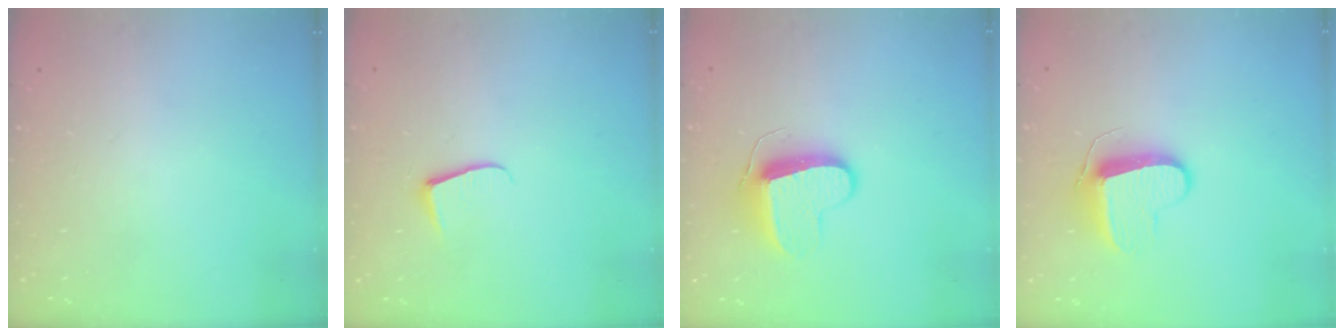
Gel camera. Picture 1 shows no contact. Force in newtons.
{"total": 5.4, "press": 5.4, "slide": 0.5}
{"total": 9.2, "press": 9.2, "slide": 0.3}
{"total": 9.8, "press": 9.8, "slide": 0.5}